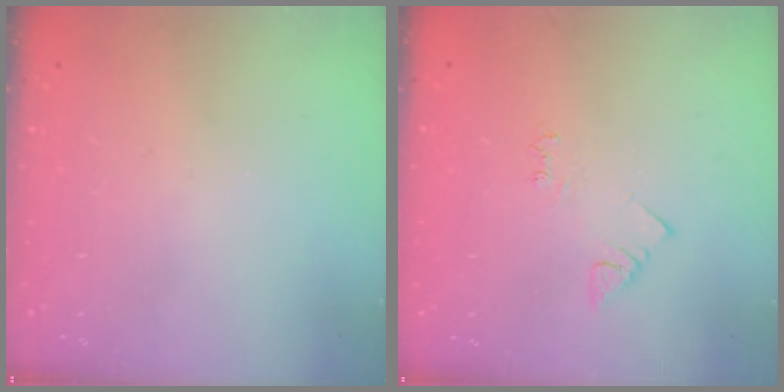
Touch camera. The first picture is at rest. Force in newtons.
{"total": 4.2, "press": 4.1, "slide": 0.6}